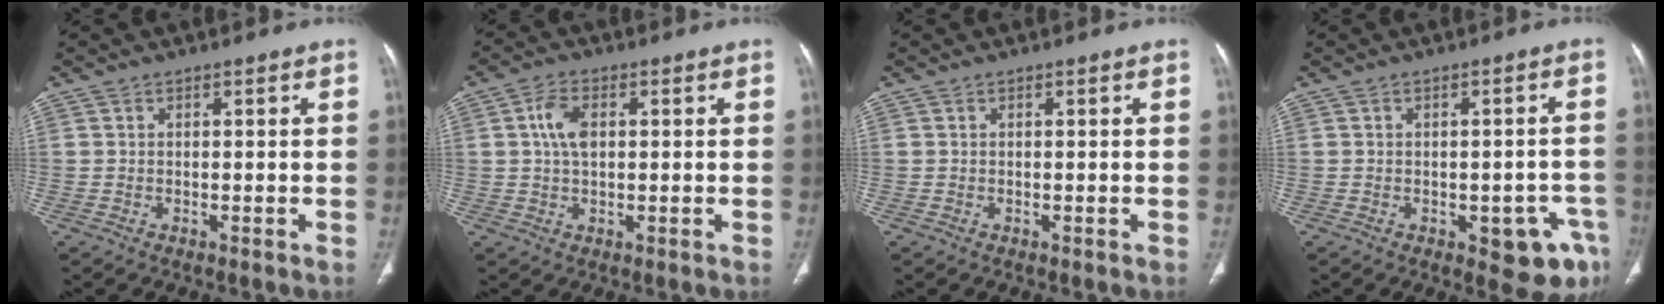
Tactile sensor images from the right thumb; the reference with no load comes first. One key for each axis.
{"total": 5.3, "fx": 1.0, "fy": 3.1, "fz": 4.1, "tx": -0.082, "ty": 0.005, "tz": 0.017}
{"total": 0.0}
{"total": 8.7, "fx": -3.8, "fy": 3.9, "fz": 6.8, "tx": -0.051, "ty": 0.016, "tz": -0.038}